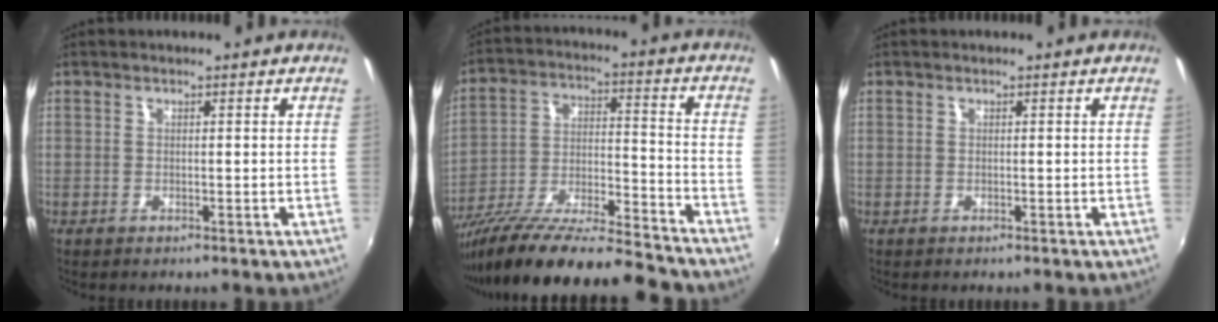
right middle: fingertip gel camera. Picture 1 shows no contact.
{"total": 20.6, "force": [-17.4, 2.0, 10.9], "torque": [-0.192, -0.029, -0.283]}
{"total": 0.0}